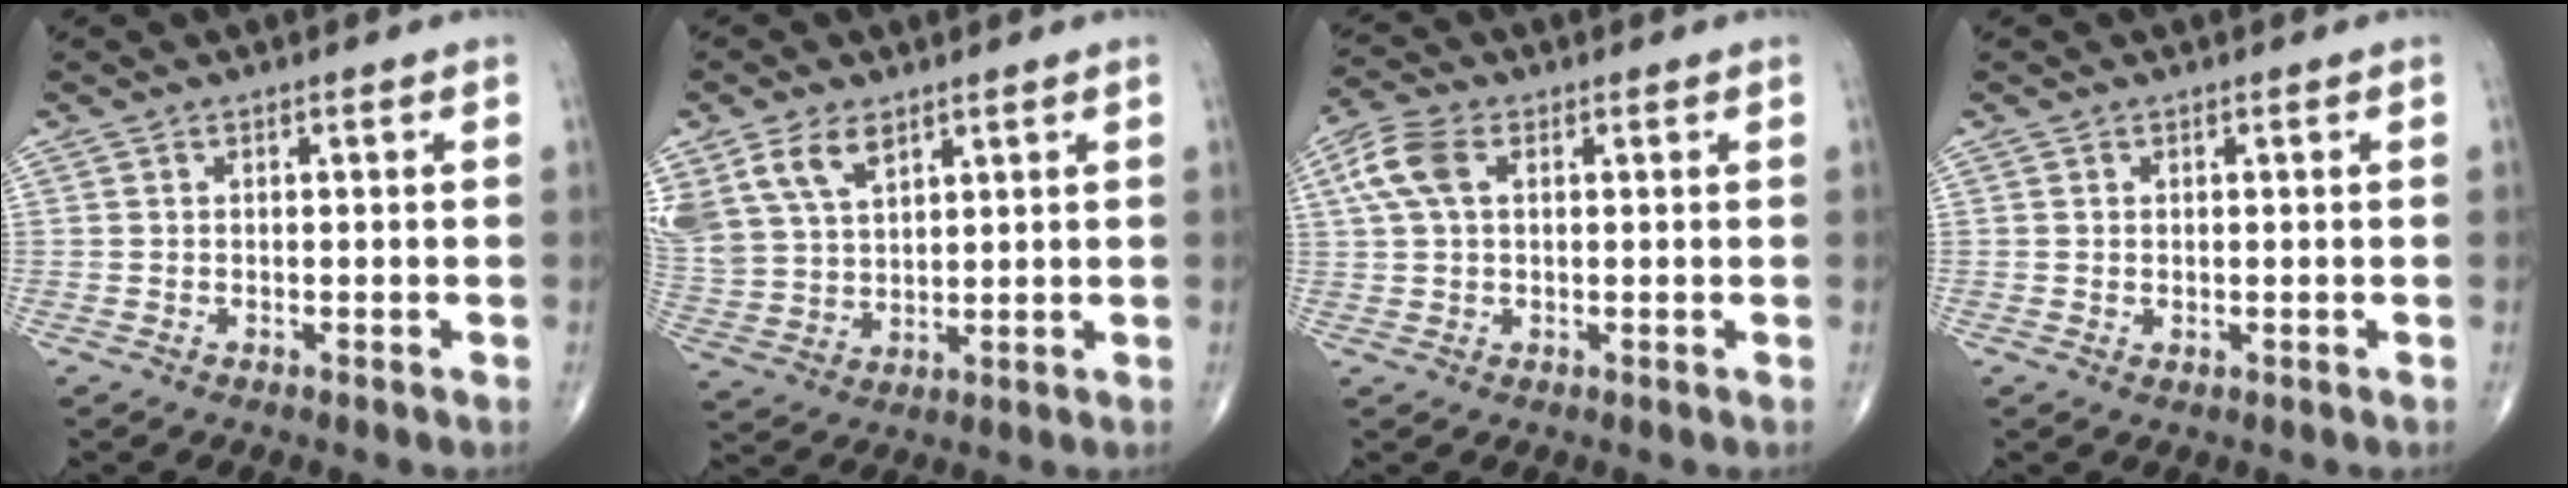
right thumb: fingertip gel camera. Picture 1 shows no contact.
{"total": 12.2, "force": [6.6, 7.3, 7.2], "torque": [-0.148, -0.011, 0.142]}
{"total": 6.6, "force": [1.8, 3.9, 5.0], "torque": [-0.121, 0.017, 0.035]}
{"total": 0.6, "force": [0.0, 0.4, 0.5], "torque": [-0.010, -0.003, 0.003]}